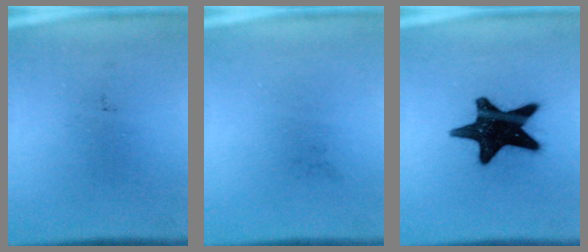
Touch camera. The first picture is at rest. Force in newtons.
{"total": 0.0}
{"total": 17.9}